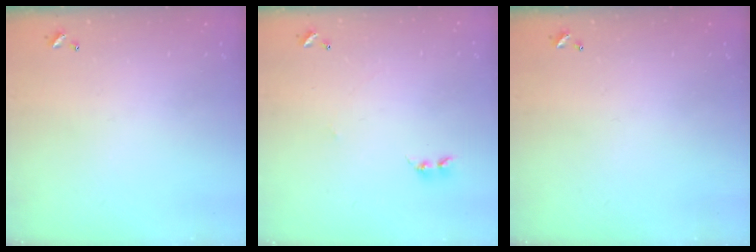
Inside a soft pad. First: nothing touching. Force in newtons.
{"total": 2.5, "press": 2.4, "slide": 0.4}
{"total": 0.0}